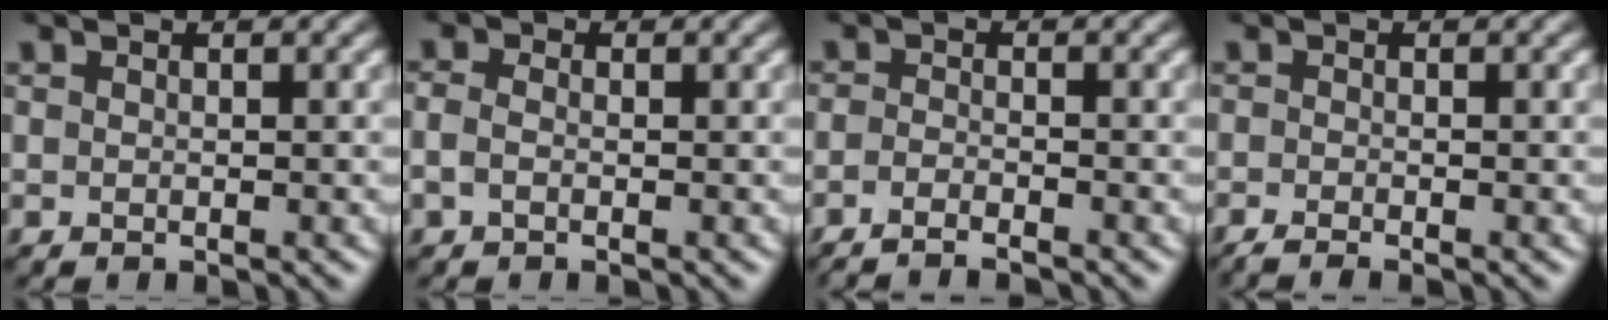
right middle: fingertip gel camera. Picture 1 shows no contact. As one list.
[{"total": 1.4, "force": [-0.4, 0.9, 1.0], "torque": [-0.026, 0.002, -0.013]}, {"total": 2.5, "force": [-1.8, 0.5, 1.6], "torque": [-0.029, -0.004, -0.038]}, {"total": 1.8, "force": [-1.3, 0.2, 1.2], "torque": [-0.019, -0.007, -0.030]}]